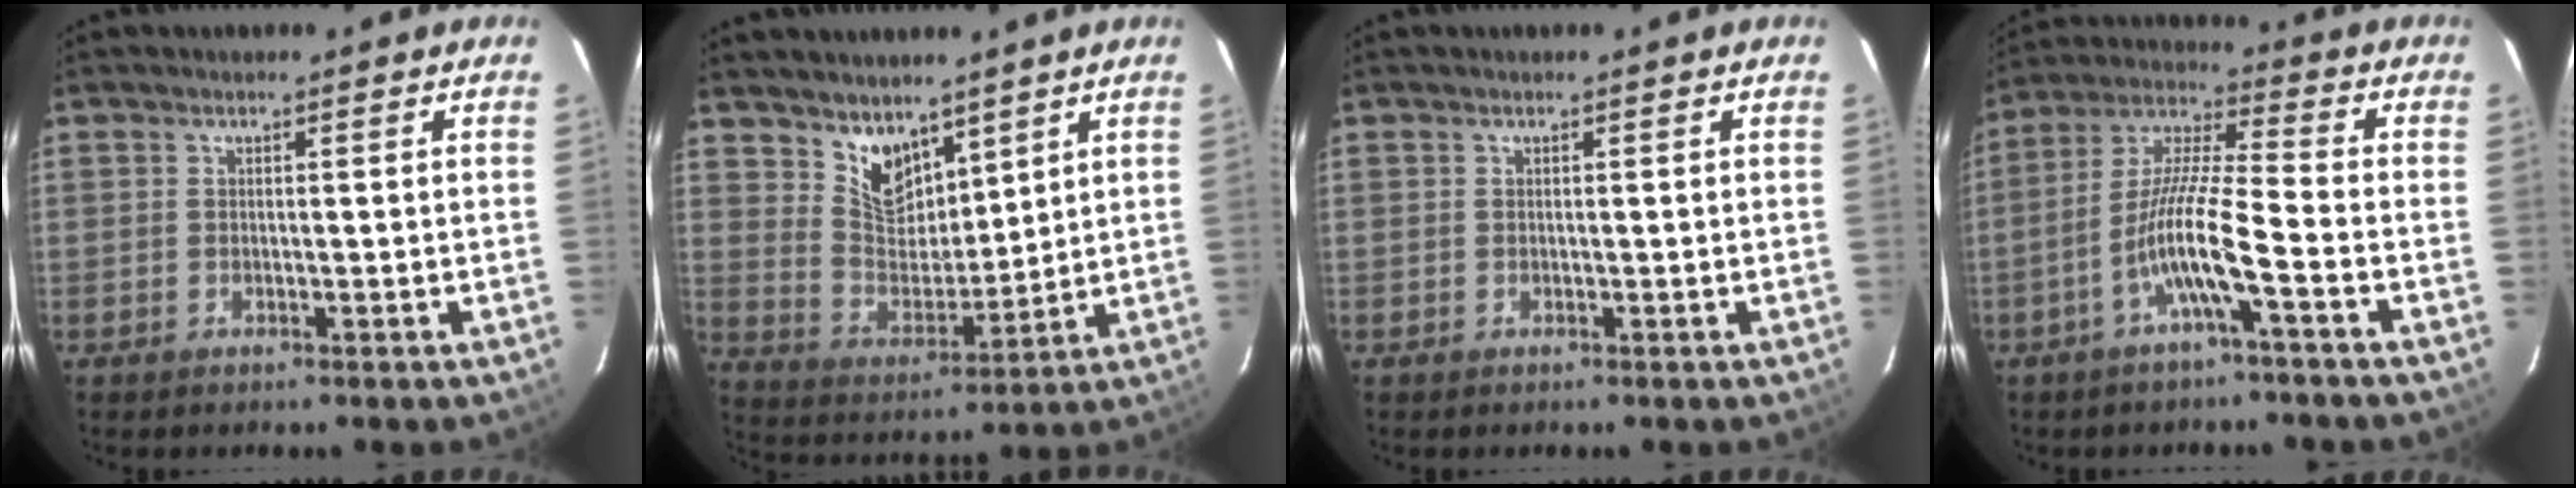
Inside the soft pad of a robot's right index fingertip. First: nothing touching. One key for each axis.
{"total": 9.2, "fx": 6.6, "fy": 5.0, "fz": 4.0, "tx": -0.069, "ty": 0.000, "tz": 0.136}
{"total": 0.0}
{"total": 10.2, "fx": -4.6, "fy": 0.1, "fz": 9.1, "tx": -0.192, "ty": 0.005, "tz": -0.094}